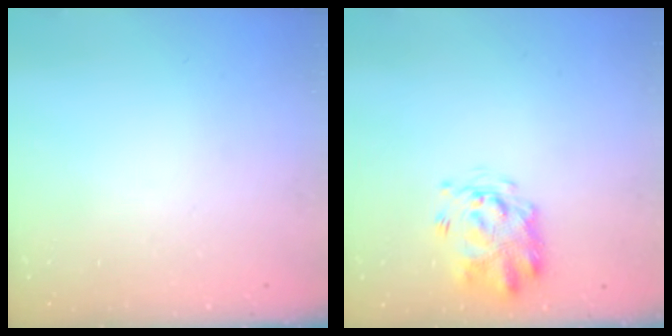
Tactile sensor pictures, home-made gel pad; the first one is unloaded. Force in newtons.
{"total": 3.3, "press": 3.3, "slide": 0.6}